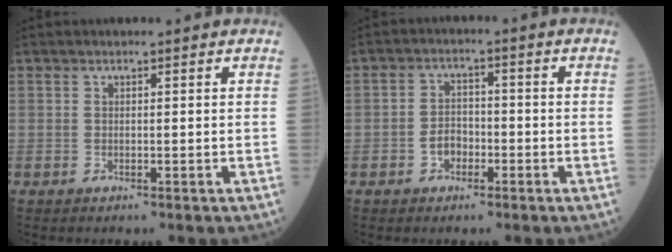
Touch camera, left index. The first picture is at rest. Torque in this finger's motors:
{"motor_torque": [0.57, 0.17, 0.19, 0.06]}